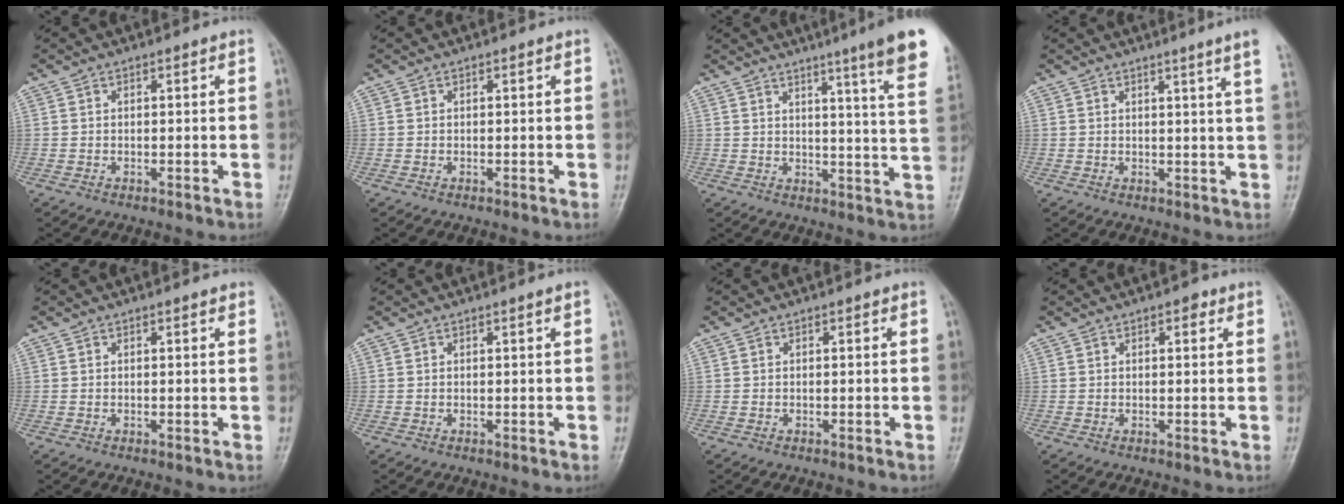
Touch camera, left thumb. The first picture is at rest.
{"total": 0.0}
{"total": 16.3, "force": [10.8, 0.3, 12.2], "torque": [-0.145, -0.058, 0.120]}
{"total": 5.8, "force": [3.9, -1.1, 4.2], "torque": [-0.055, -0.017, 0.041]}
{"total": 1.0, "force": [0.8, 0.1, 0.6], "torque": [-0.006, 0.002, 0.008]}
{"total": 0.6, "force": [0.3, -0.2, 0.5], "torque": [-0.017, -0.003, 0.008]}
{"total": 0.0}
{"total": 1.7, "force": [0.9, 0.8, 1.2], "torque": [-0.013, -0.001, 0.010]}